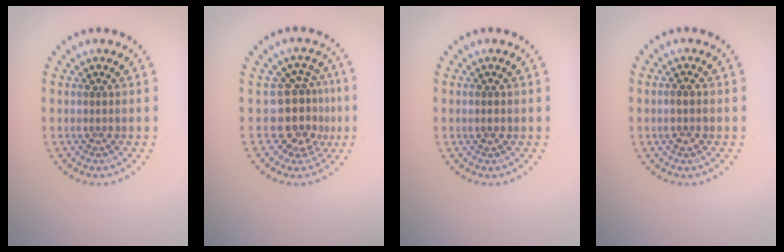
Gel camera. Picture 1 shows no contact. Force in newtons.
{"total": 3.9, "press": 3.0, "slide": 2.6}
{"total": 1.0, "press": 1.0, "slide": 0.0}
{"total": 1.4, "press": 1.4, "slide": 0.5}